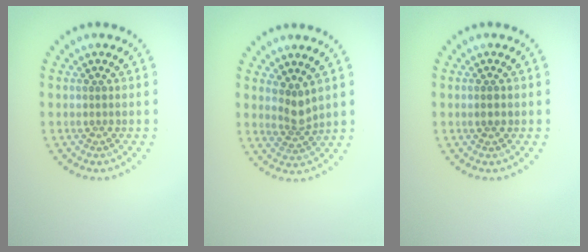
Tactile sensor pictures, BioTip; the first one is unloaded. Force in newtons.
{"total": 1.9, "press": 1.3, "slide": 1.4}
{"total": 1.1, "press": 1.0, "slide": 0.2}